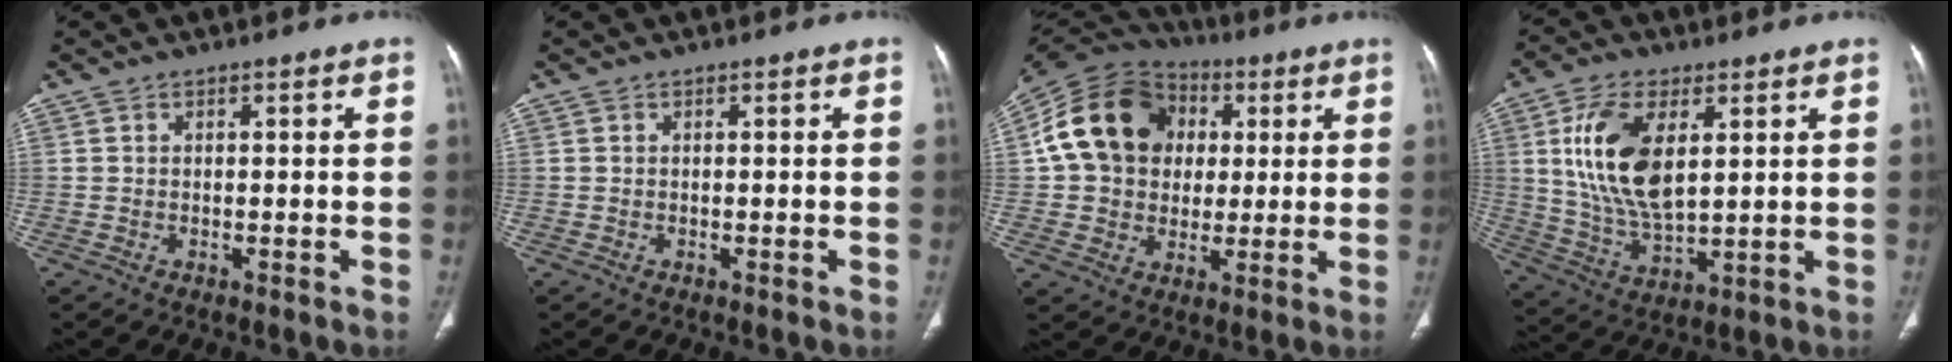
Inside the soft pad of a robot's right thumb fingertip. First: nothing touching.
{"total": 0.0}
{"total": 18.4, "force": [3.2, 15.0, 10.1], "torque": [-0.168, 0.021, 0.051]}
{"total": 15.3, "force": [4.0, 7.8, 12.5], "torque": [-0.239, -0.017, 0.085]}